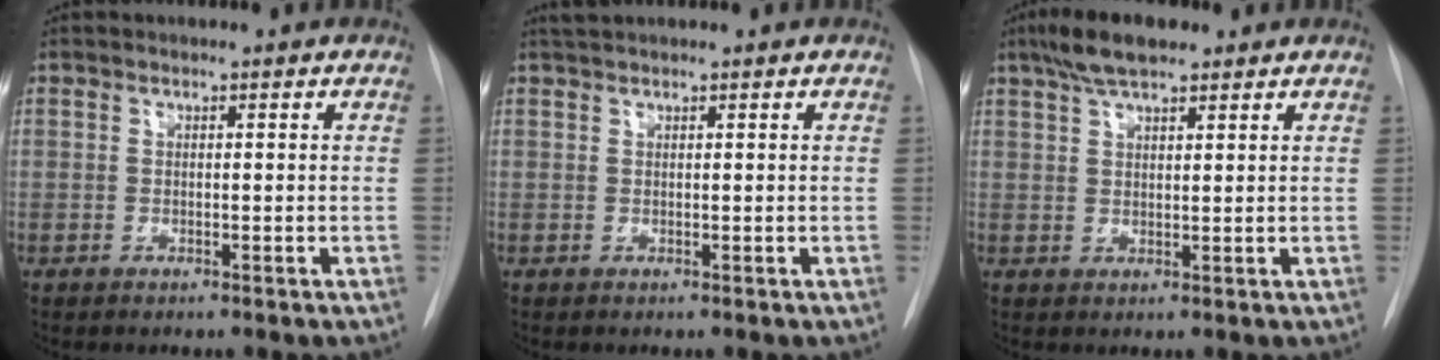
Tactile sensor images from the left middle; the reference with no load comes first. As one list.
[{"total": 1.5, "force": [1.3, 0.0, 0.6], "torque": [-0.013, 0.015, 0.028]}, {"total": 6.3, "force": [4.6, 1.6, 4.0], "torque": [-0.085, 0.017, 0.082]}]